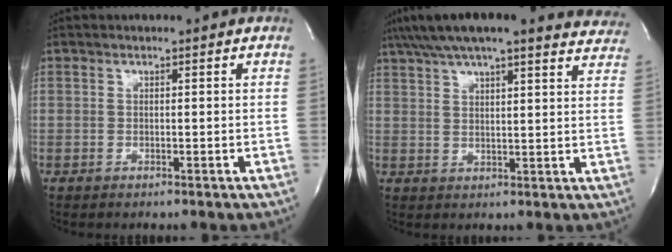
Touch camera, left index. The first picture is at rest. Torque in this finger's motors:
{"motor_torque": [1.09, -1.05, 0.74, 0.15]}